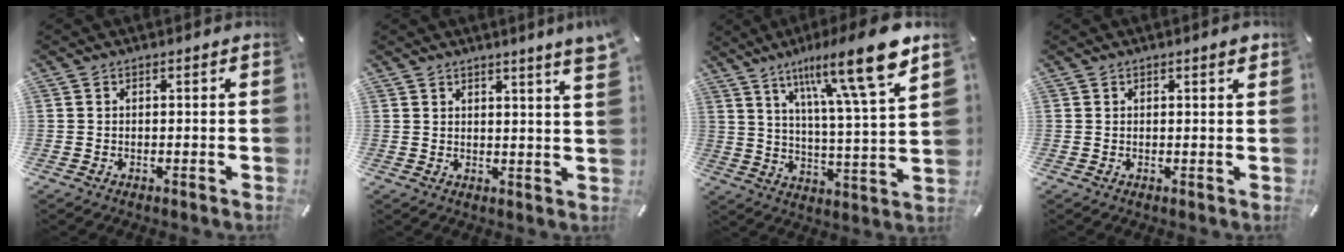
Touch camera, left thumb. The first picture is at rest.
{"total": 4.0, "force": [3.1, -0.5, 2.5], "torque": [-0.040, -0.020, 0.051]}
{"total": 18.5, "force": [11.4, 2.7, 14.4], "torque": [-0.232, -0.059, 0.170]}
{"total": 1.2, "force": [0.7, 0.3, 0.9], "torque": [-0.010, -0.002, 0.010]}